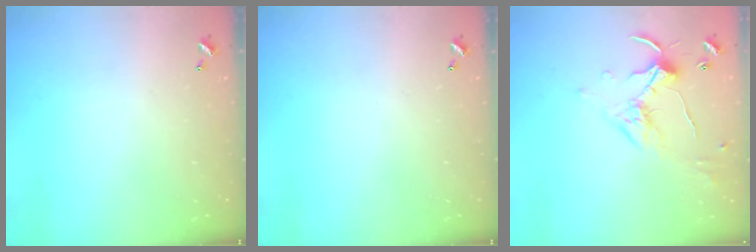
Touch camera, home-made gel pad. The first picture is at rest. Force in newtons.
{"total": 0.0}
{"total": 1.2, "press": 0.8, "slide": 0.8}